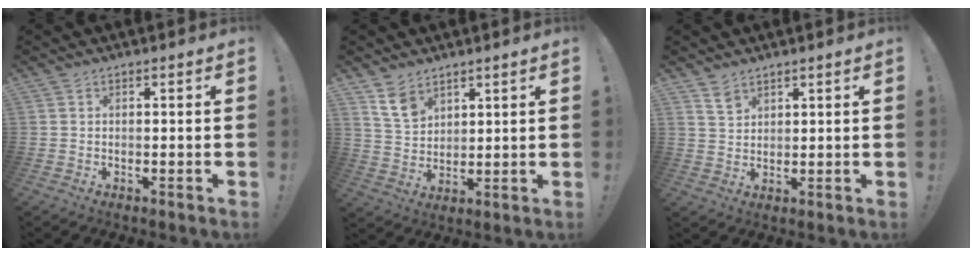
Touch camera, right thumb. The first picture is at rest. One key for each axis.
{"total": 8.1, "fx": 5.6, "fy": 4.9, "fz": 3.0, "tx": -0.057, "ty": -0.029, "tz": 0.111}
{"total": 4.2, "fx": 3.1, "fy": 2.5, "fz": 1.4, "tx": -0.020, "ty": -0.017, "tz": 0.059}